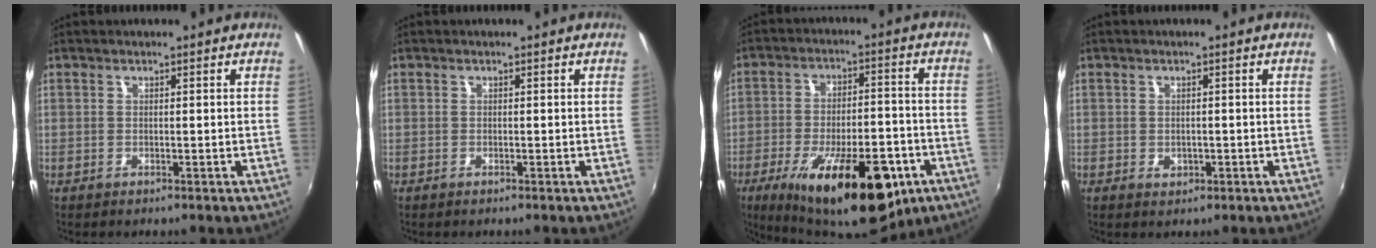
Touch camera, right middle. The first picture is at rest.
{"total": 0.0}
{"total": 22.8, "force": [-12.1, 9.0, 17.1], "torque": [-0.287, -0.029, -0.170]}
{"total": 1.7, "force": [-0.5, 1.4, 0.6], "torque": [-0.009, -0.004, -0.007]}